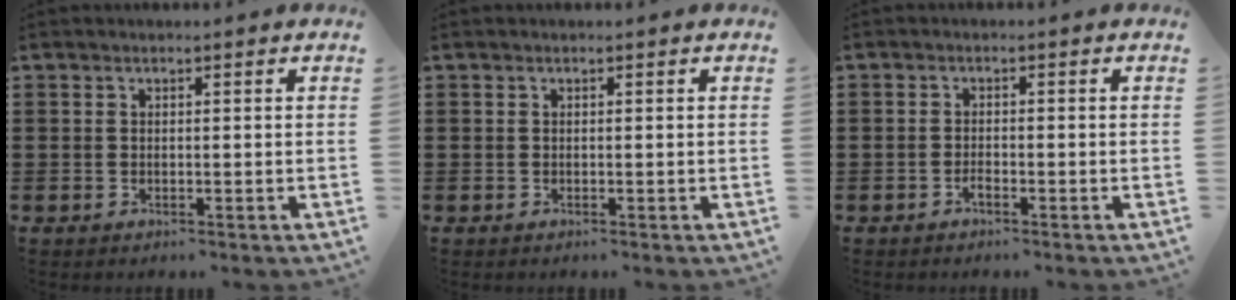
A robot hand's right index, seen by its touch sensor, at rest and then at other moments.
{"total": 0.0}
{"total": 1.2, "force": [-1.0, 0.3, 0.6], "torque": [-0.015, -0.005, -0.018]}